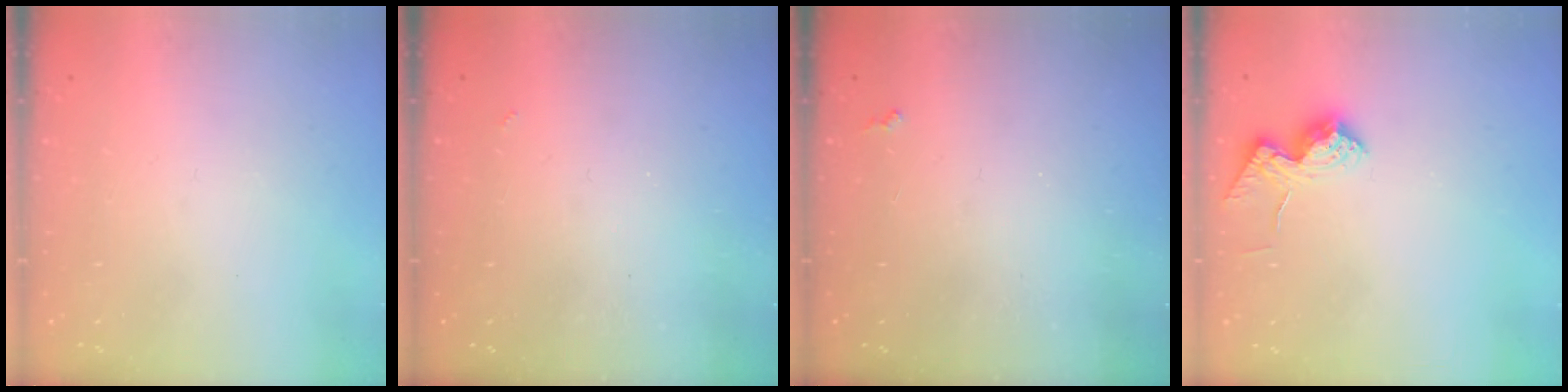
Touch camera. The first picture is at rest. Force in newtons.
{"total": 2.5, "press": 2.5, "slide": 0.5}
{"total": 2.3, "press": 2.2, "slide": 0.4}
{"total": 13.8, "press": 13.7, "slide": 0.7}